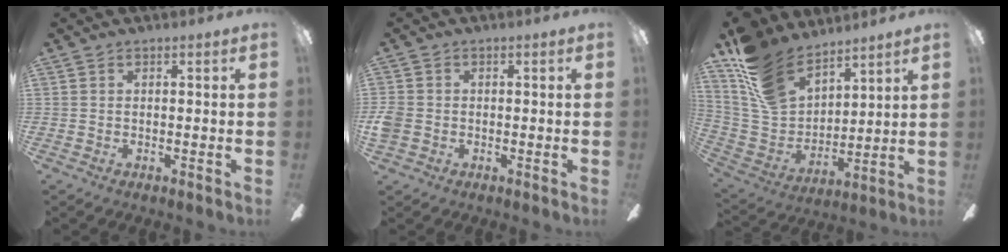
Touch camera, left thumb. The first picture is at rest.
{"total": 3.3, "force": [-0.9, 2.7, 1.7], "torque": [-0.032, 0.007, -0.017]}
{"total": 17.1, "force": [12.8, 8.8, 7.2], "torque": [-0.167, -0.064, 0.247]}